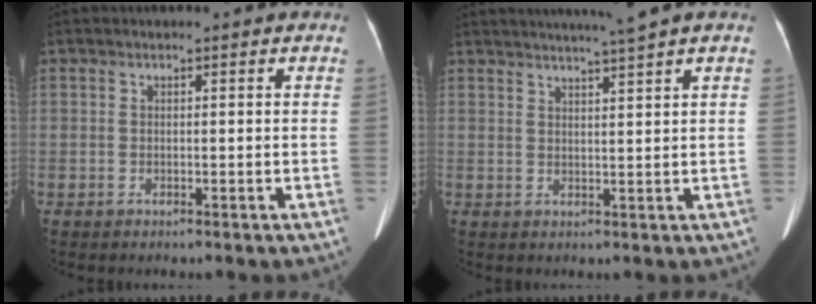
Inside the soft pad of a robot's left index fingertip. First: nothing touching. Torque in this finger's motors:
{"motor_torque": [-0.44, -1.07, 0.01, -0.03]}